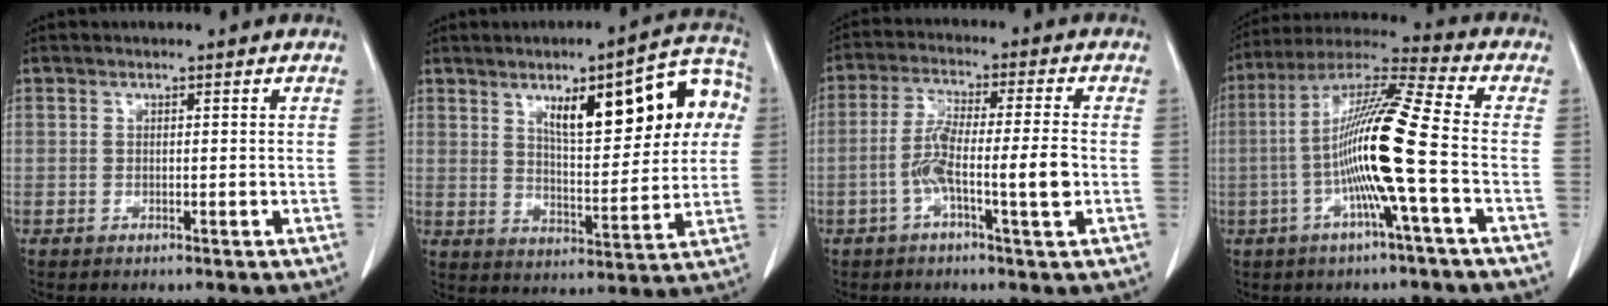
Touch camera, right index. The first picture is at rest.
{"total": 17.4, "force": [5.7, 4.9, 15.7], "torque": [-0.206, 0.030, 0.080]}
{"total": 8.6, "force": [-2.1, 0.4, 8.3], "torque": [-0.162, 0.009, -0.041]}
{"total": 14.2, "force": [-2.7, -0.9, 14.0], "torque": [-0.268, 0.007, -0.064]}